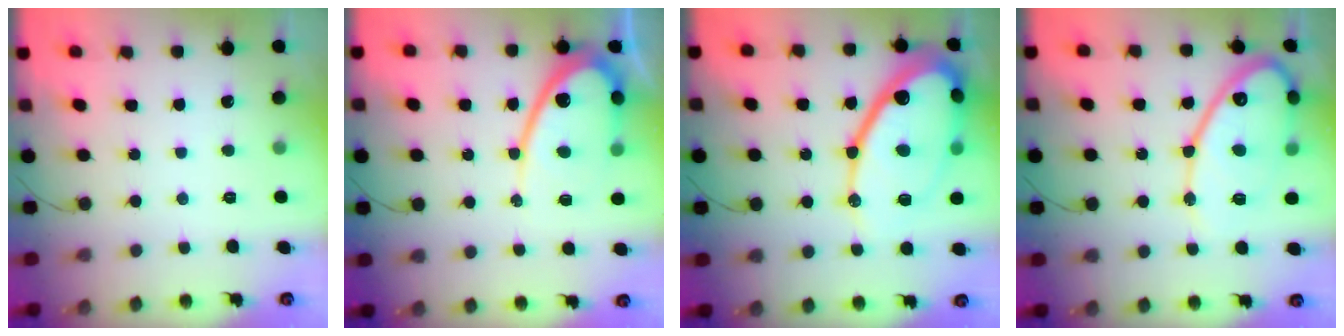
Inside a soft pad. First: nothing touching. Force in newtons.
{"total": 13.9, "press": 13.8, "slide": 1.5}
{"total": 25.8, "press": 25.7, "slide": 2.5}
{"total": 17.4, "press": 17.3, "slide": 1.2}